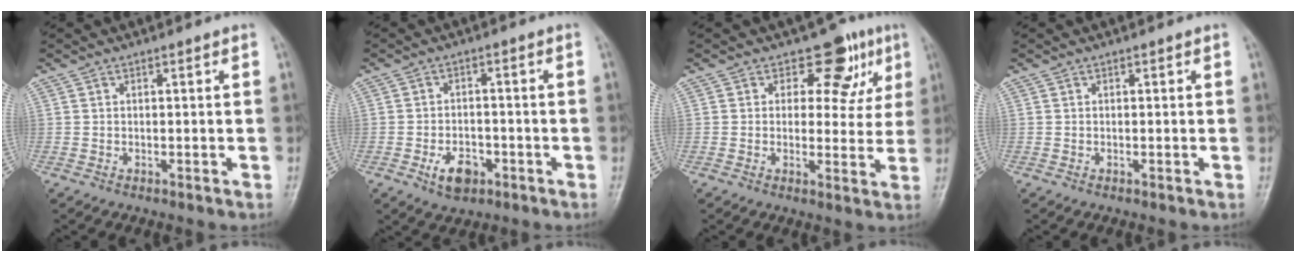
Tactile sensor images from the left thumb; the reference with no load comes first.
{"total": 5.5, "force": [-2.7, 3.6, 3.2], "torque": [-0.041, 0.014, -0.042]}
{"total": 7.6, "force": [4.1, 5.6, 3.1], "torque": [0.011, -0.013, 0.045]}
{"total": 0.0}